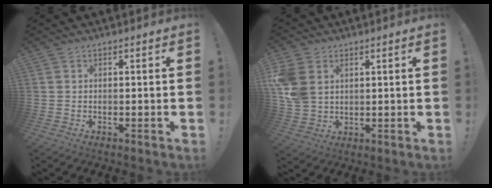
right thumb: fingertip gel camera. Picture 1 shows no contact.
{"total": 9.8, "force": [3.3, 7.2, 5.7], "torque": [-0.125, -0.010, 0.066]}